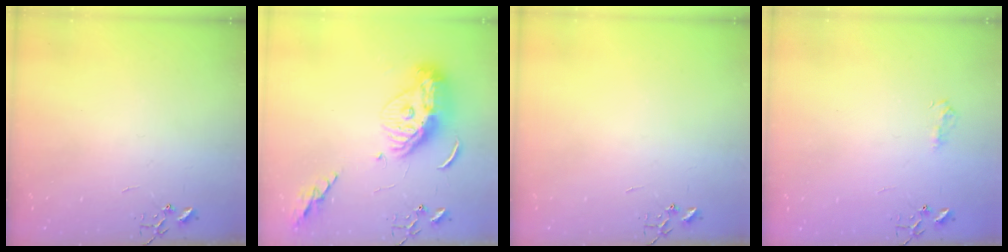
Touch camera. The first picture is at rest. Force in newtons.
{"total": 14.7, "press": 14.6, "slide": 1.6}
{"total": 0.0}
{"total": 7.3, "press": 7.2, "slide": 0.8}